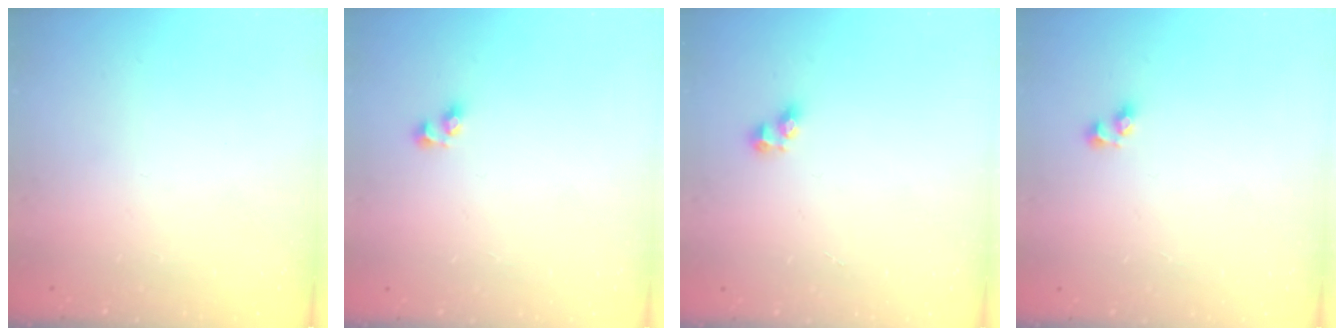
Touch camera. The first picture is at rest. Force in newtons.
{"total": 3.5, "press": 3.5, "slide": 0.3}
{"total": 3.7, "press": 3.6, "slide": 0.4}
{"total": 3.3, "press": 3.3, "slide": 0.4}